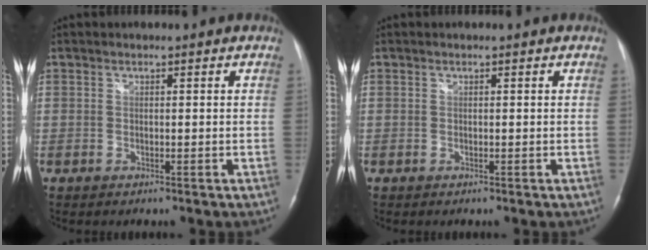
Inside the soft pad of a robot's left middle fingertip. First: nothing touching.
{"total": 0.0}